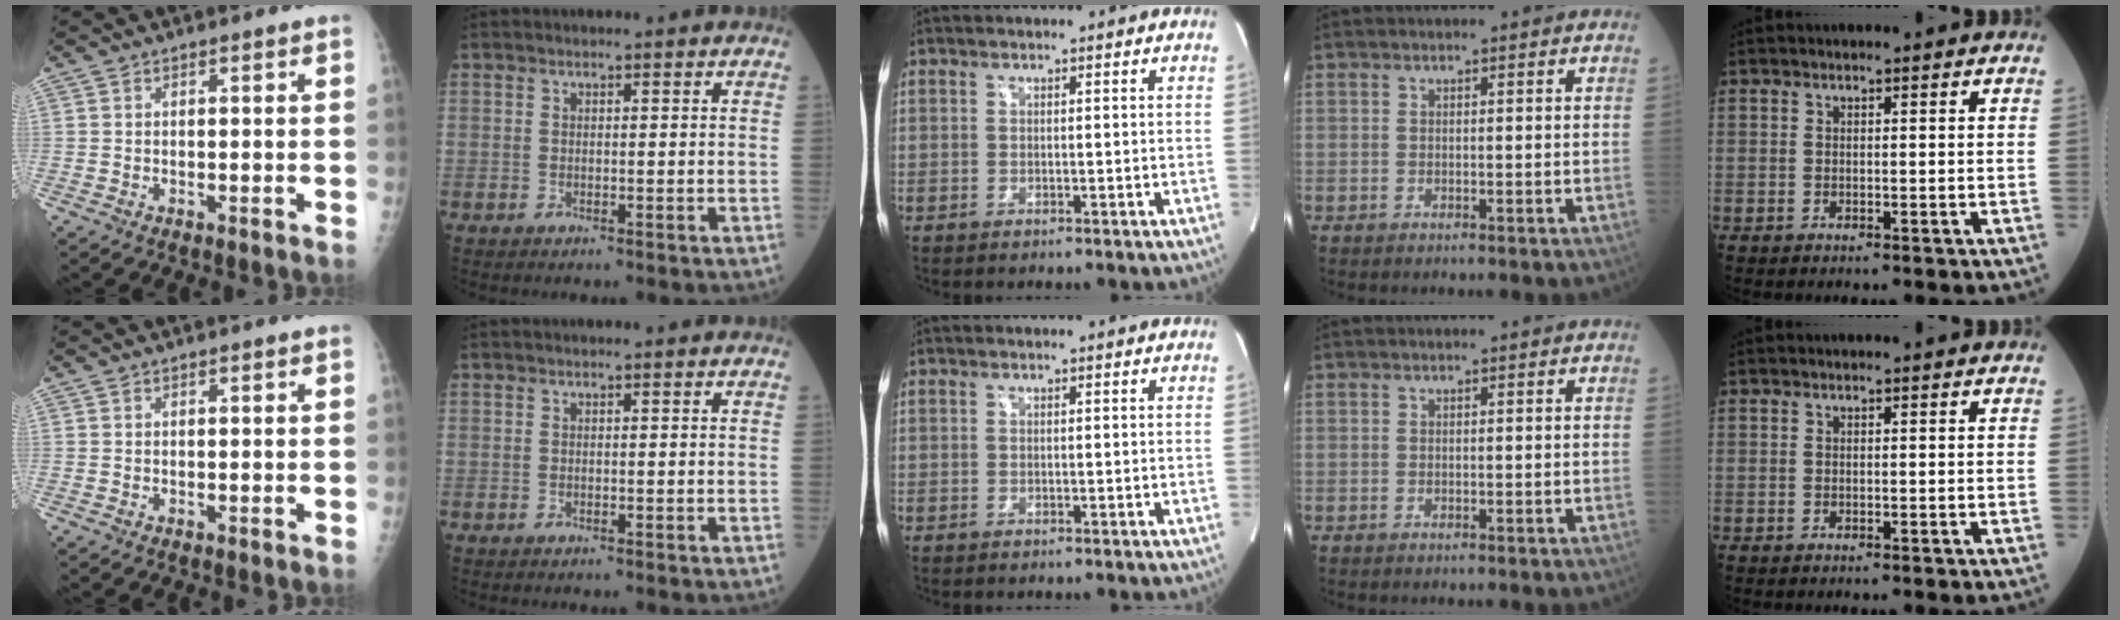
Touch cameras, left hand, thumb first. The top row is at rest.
{}